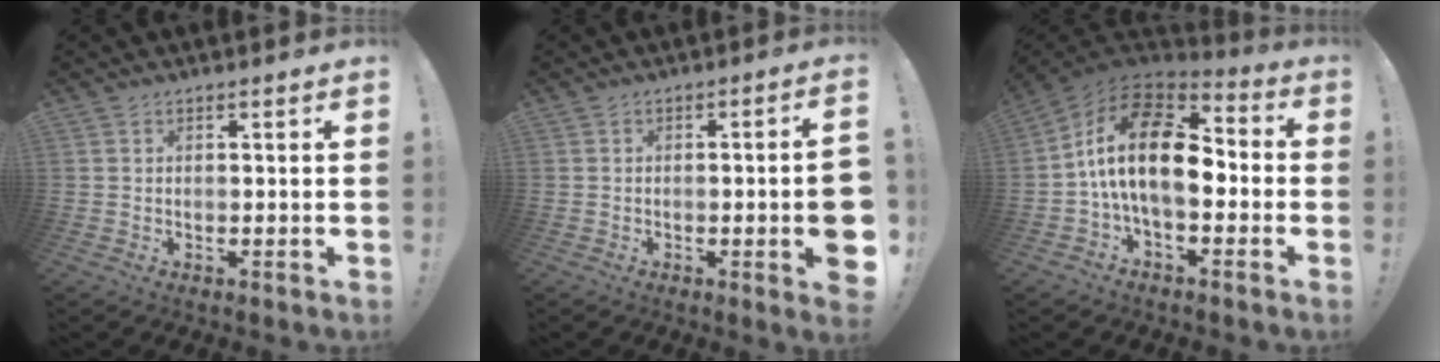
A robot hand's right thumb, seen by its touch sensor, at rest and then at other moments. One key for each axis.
{"total": 8.3, "fx": -1.8, "fy": 0.8, "fz": 8.0, "tx": -0.110, "ty": -0.003, "tz": -0.024}
{"total": 20.0, "fx": 1.6, "fy": 10.5, "fz": 17.0, "tx": -0.327, "ty": 0.008, "tz": 0.030}